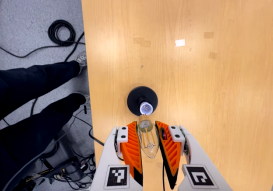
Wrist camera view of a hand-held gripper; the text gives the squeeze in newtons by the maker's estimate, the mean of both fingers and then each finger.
{"total": 20.3, "left": 22.5, "right": 18.1}